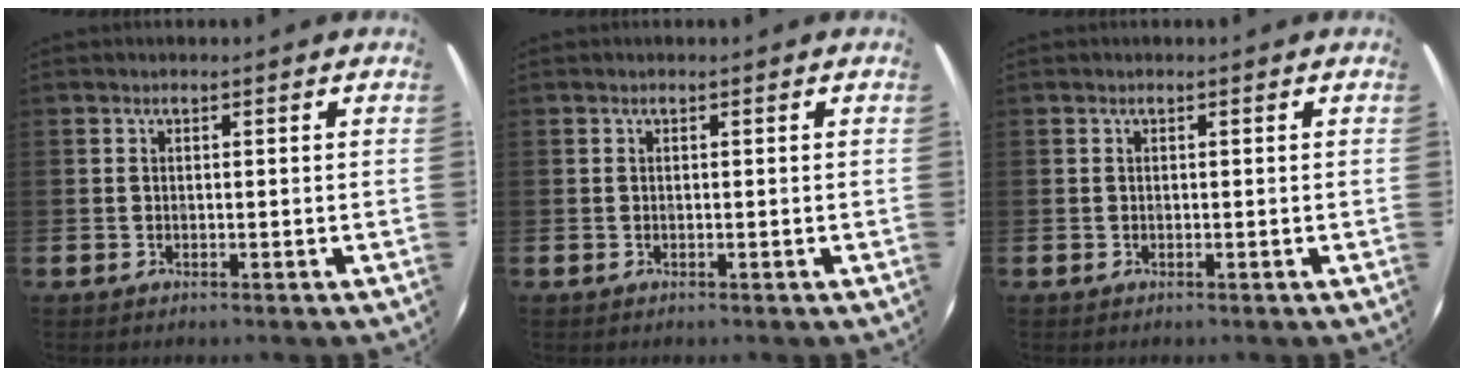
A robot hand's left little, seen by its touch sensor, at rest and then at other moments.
{"total": 0.0}
{"total": 0.0}